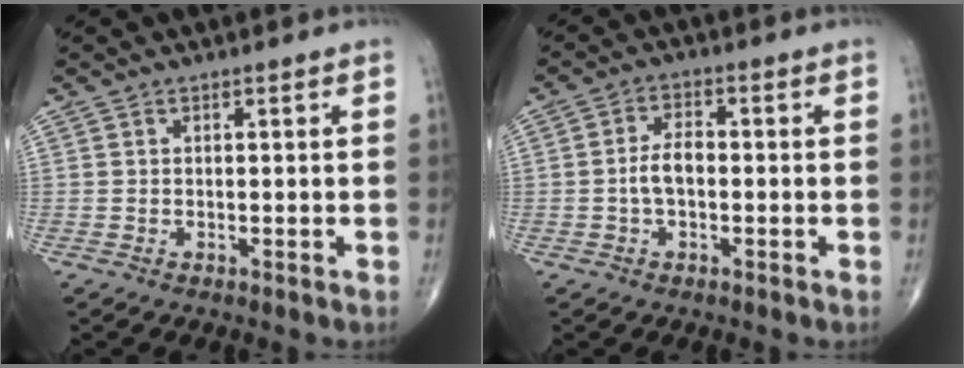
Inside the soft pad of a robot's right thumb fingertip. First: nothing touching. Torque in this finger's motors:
{"motor_torque": [0.94, 0.76, 0.83, 0.06, 0.03]}